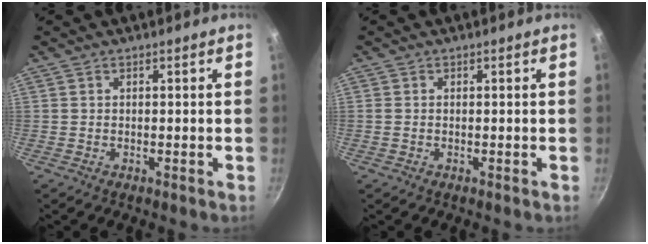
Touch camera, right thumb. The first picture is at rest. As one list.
[{"total": 0.6, "force": [0.0, 0.4, 0.5], "torque": [-0.010, 0.002, -0.001]}]